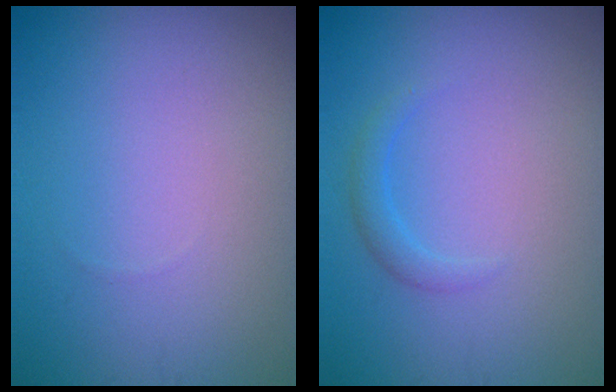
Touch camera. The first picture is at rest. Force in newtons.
{"total": 1.3, "press": 1.3, "slide": 0.2}